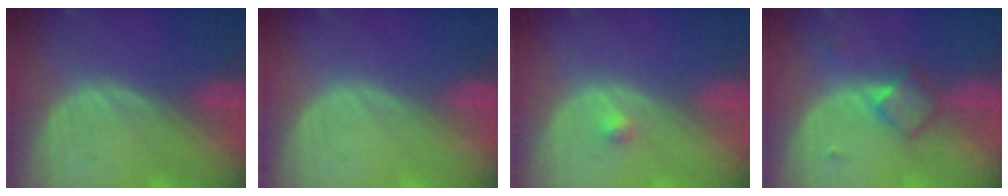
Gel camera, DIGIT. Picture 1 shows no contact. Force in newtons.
{"total": 0.0}
{"total": 1.0, "press": 1.0, "slide": 0.1}
{"total": 4.8, "press": 4.2, "slide": 2.2}